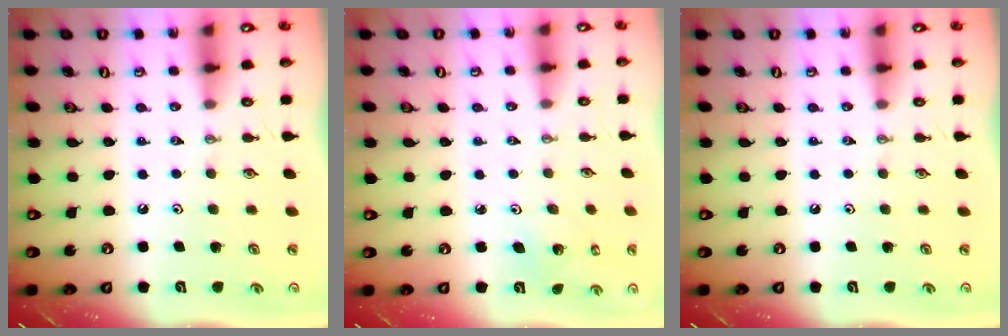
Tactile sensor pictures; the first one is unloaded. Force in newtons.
{"total": 2.3, "press": 2.3, "slide": 0.2}
{"total": 0.0}